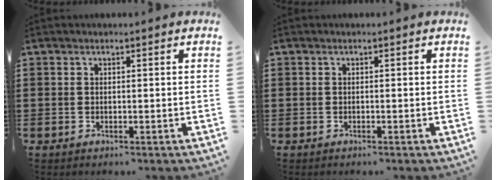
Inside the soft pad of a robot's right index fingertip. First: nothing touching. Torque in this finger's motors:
{"motor_torque": [-0.05, -0.08, -0.02, -0.01]}